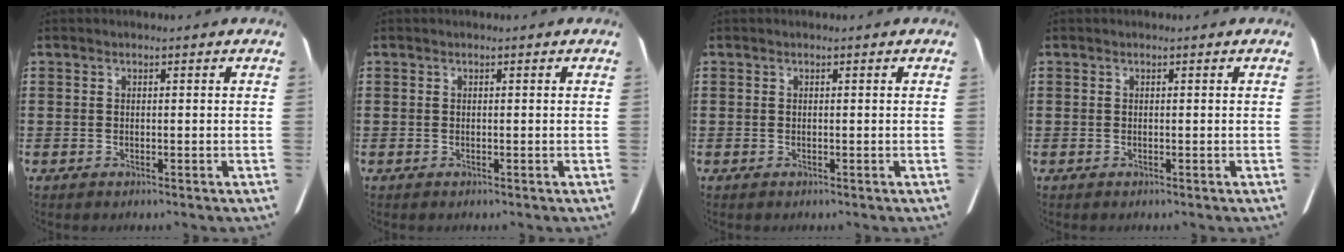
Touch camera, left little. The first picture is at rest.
{"total": 0.0}
{"total": 0.0}
{"total": 0.0}